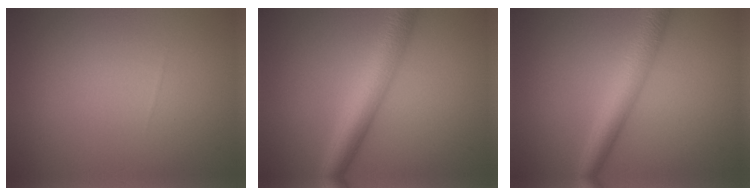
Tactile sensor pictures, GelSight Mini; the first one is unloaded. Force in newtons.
{"total": 6.0, "press": 6.0, "slide": 0.1}
{"total": 4.4, "press": 4.4, "slide": 0.1}